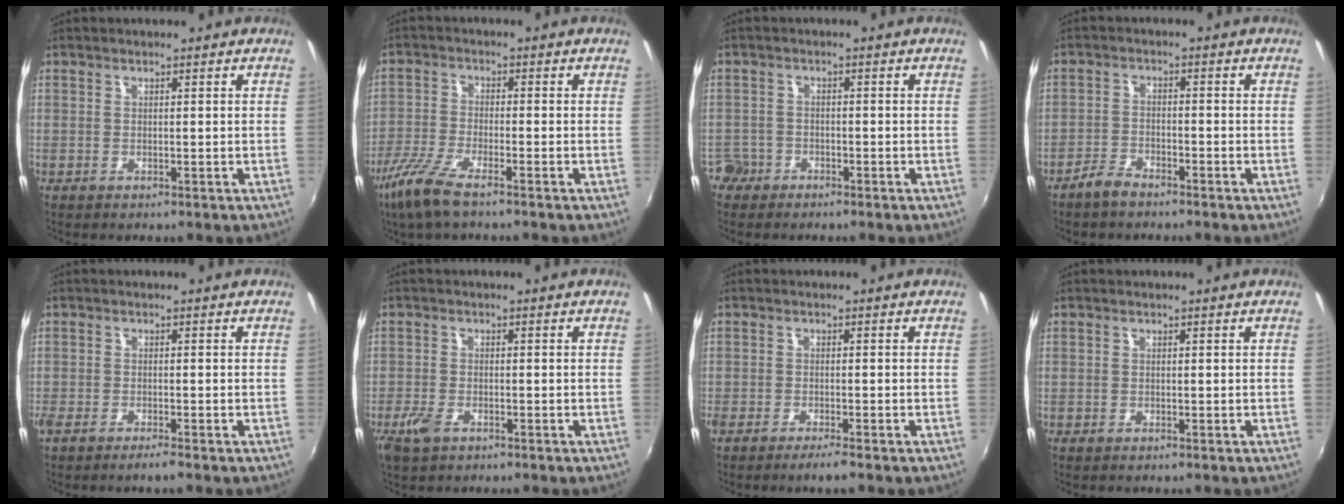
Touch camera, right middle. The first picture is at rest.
{"total": 7.5, "force": [-5.3, 1.2, 5.1], "torque": [-0.126, -0.013, -0.110]}
{"total": 4.4, "force": [-2.9, 3.2, 0.4], "torque": [-0.020, 0.008, -0.059]}
{"total": 3.6, "force": [-3.1, 1.1, 1.4], "torque": [-0.043, 0.003, -0.058]}
{"total": 2.4, "force": [-2.0, 0.0, 1.3], "torque": [-0.036, -0.008, -0.044]}
{"total": 3.9, "force": [-2.4, 1.9, 2.4], "torque": [-0.061, -0.007, -0.047]}
{"total": 2.4, "force": [-2.0, -0.1, 1.4], "torque": [-0.037, -0.003, -0.040]}
{"total": 0.0}